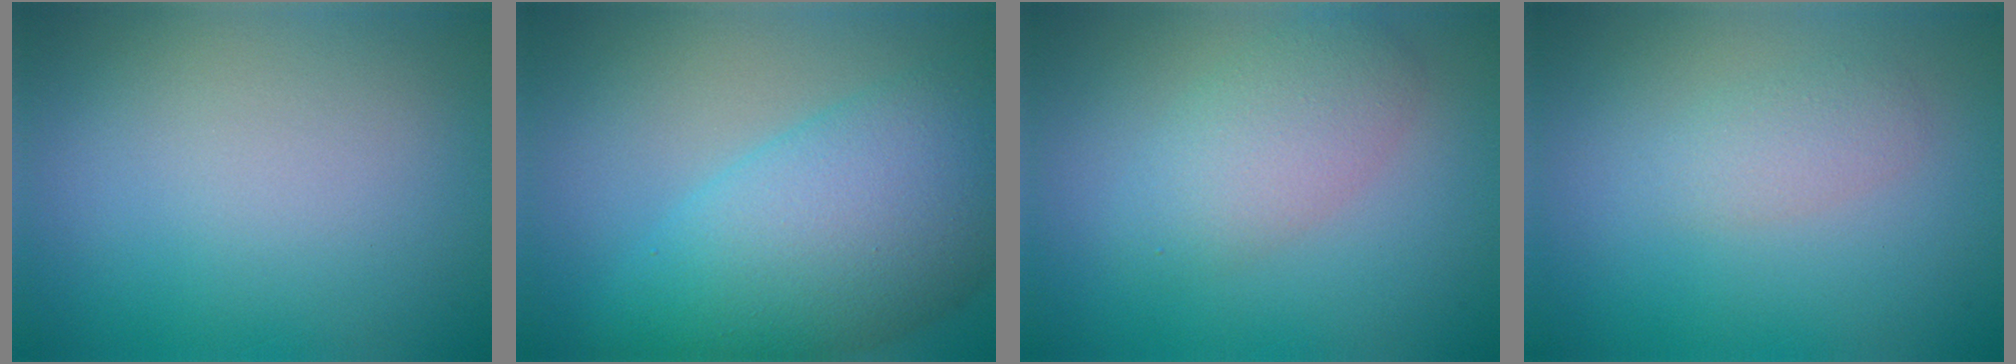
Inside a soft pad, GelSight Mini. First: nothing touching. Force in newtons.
{"total": 10.3, "press": 10.3, "slide": 0.4}
{"total": 3.6, "press": 3.6, "slide": 0.1}
{"total": 1.8, "press": 1.8, "slide": 0.0}